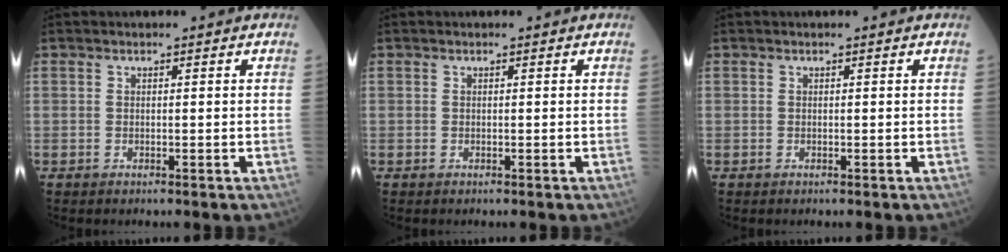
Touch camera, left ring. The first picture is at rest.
{"total": 0.0}
{"total": 0.0}